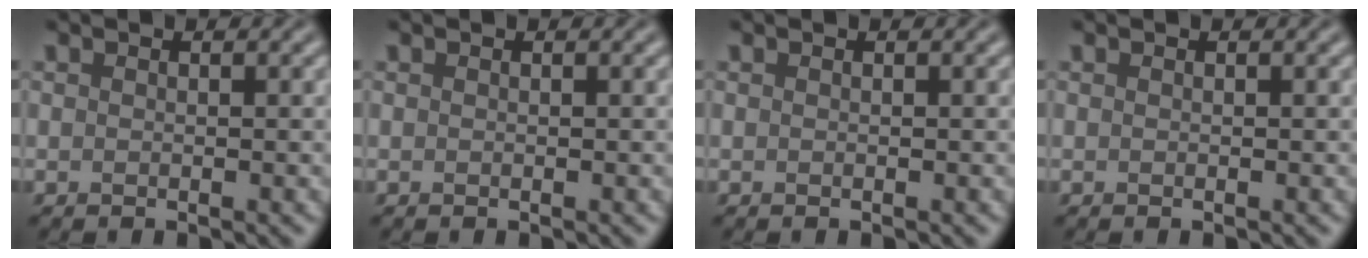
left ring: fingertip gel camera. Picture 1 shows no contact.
{"total": 0.0}
{"total": 0.0}
{"total": 0.0}